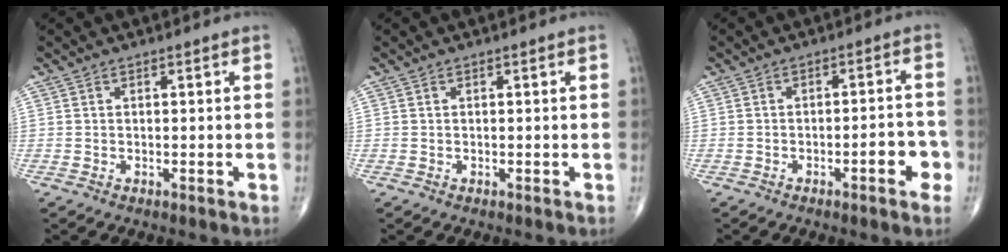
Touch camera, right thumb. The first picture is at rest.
{"total": 0.0}
{"total": 5.8, "force": [-2.4, 1.6, 5.0], "torque": [-0.056, 0.018, -0.030]}